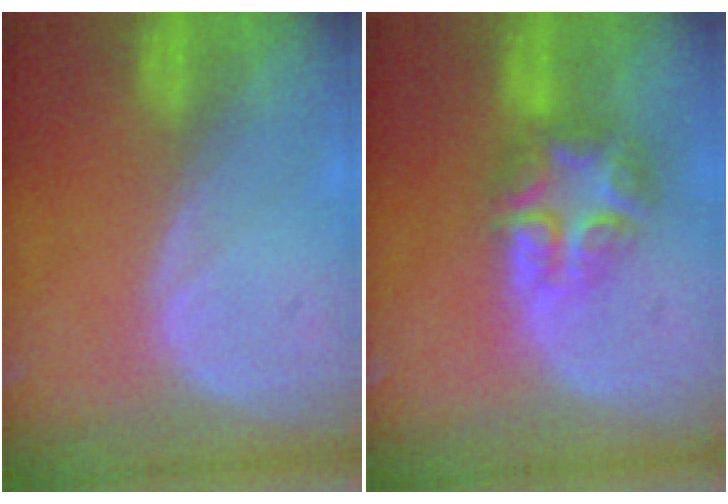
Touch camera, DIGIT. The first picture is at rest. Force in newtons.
{"total": 7.6, "press": 6.7, "slide": 3.6}